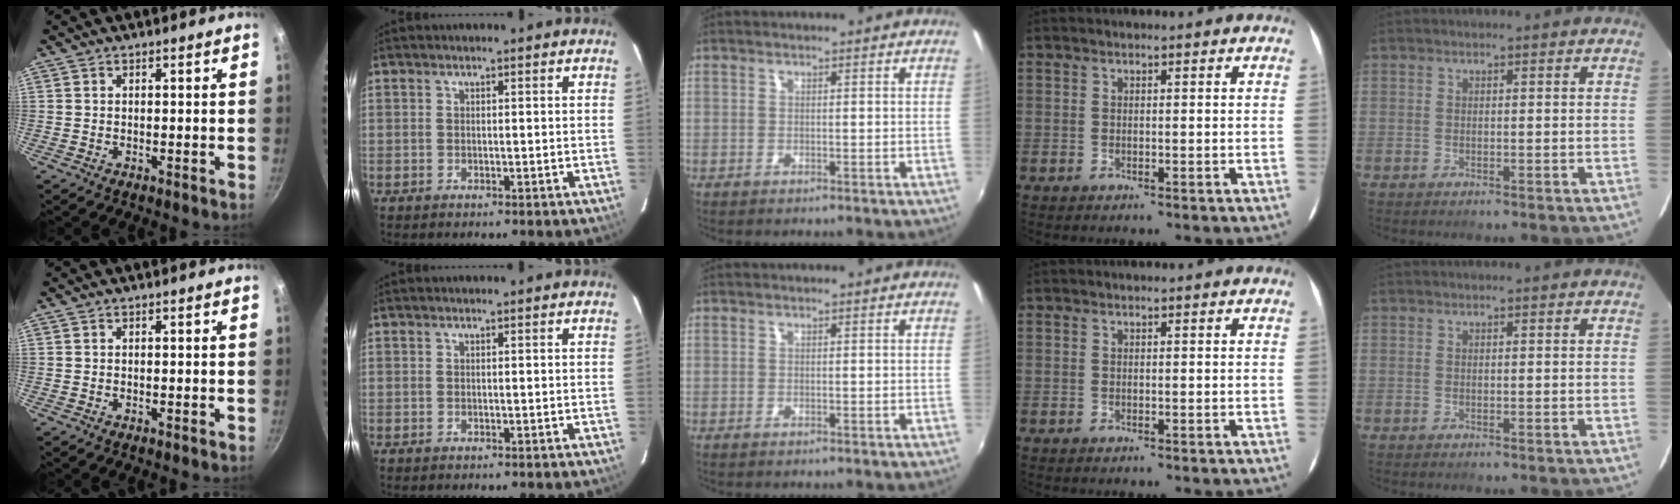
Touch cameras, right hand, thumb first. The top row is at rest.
{}